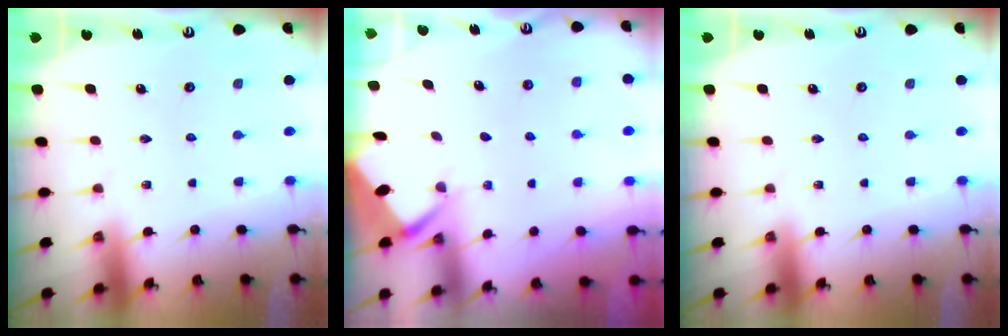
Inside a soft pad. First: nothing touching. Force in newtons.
{"total": 2.6, "press": 2.6, "slide": 0.3}
{"total": 0.0}